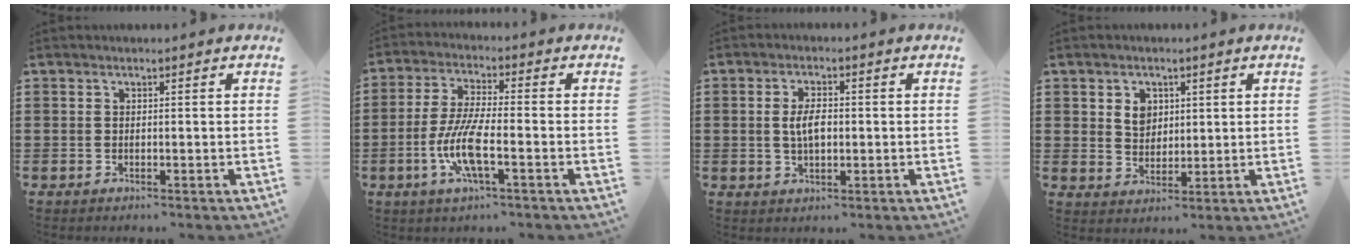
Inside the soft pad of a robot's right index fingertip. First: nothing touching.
{"total": 8.3, "force": [-2.9, 1.8, 7.6], "torque": [-0.165, -0.015, -0.059]}
{"total": 4.1, "force": [0.1, 1.9, 3.7], "torque": [-0.073, 0.006, 0.000]}
{"total": 3.6, "force": [1.3, 2.9, 1.7], "torque": [-0.036, 0.008, 0.021]}